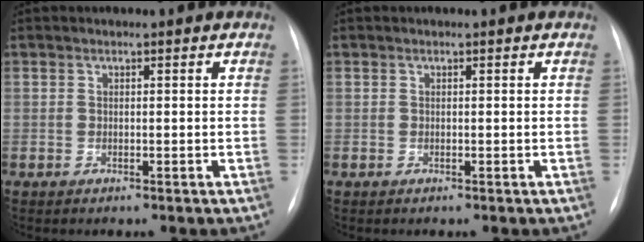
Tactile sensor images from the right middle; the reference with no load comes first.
{"total": 0.0}